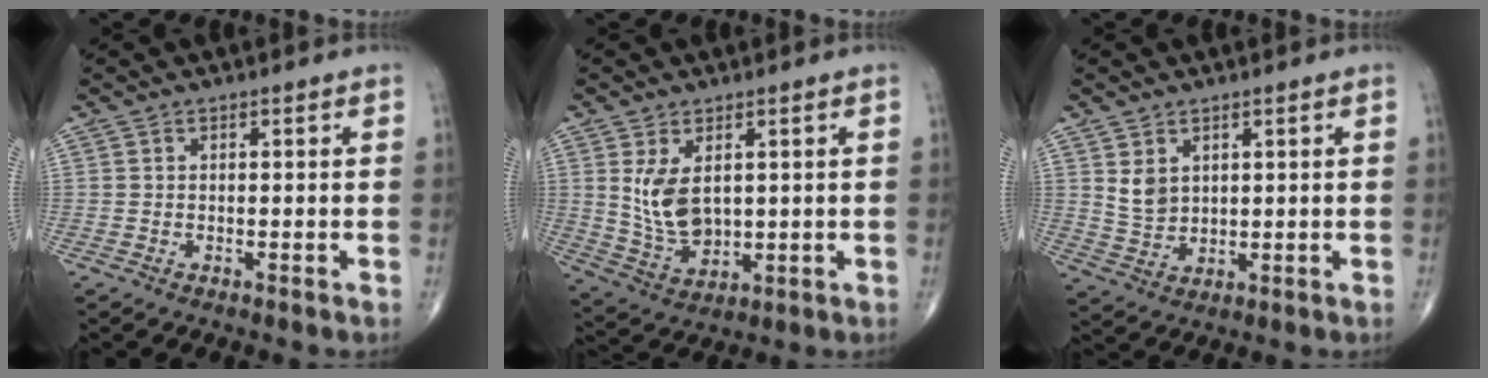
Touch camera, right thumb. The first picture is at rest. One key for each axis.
{"total": 8.3, "fx": 1.9, "fy": 4.9, "fz": 6.3, "tx": -0.108, "ty": -0.018, "tz": 0.055}
{"total": 4.5, "fx": 1.9, "fy": 3.3, "fz": 2.5, "tx": -0.036, "ty": -0.017, "tz": 0.048}